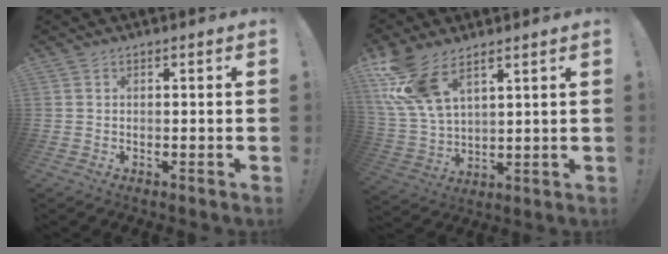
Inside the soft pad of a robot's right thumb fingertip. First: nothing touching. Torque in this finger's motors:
{"motor_torque": [0.31, 0.52, 0.53, 0.25, 0.13]}